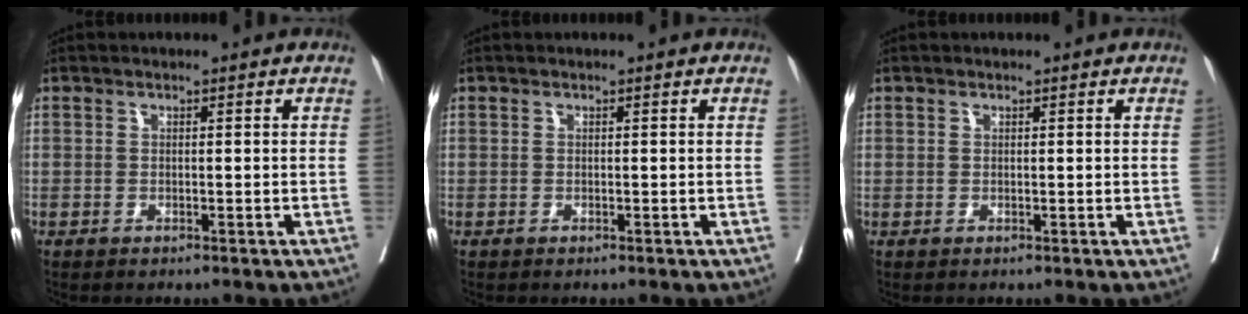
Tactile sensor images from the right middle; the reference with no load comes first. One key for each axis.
{"total": 0.0}
{"total": 0.5, "fx": 0.3, "fy": 0.4, "fz": 0.0, "tx": 0.002, "ty": 0.000, "tz": 0.004}